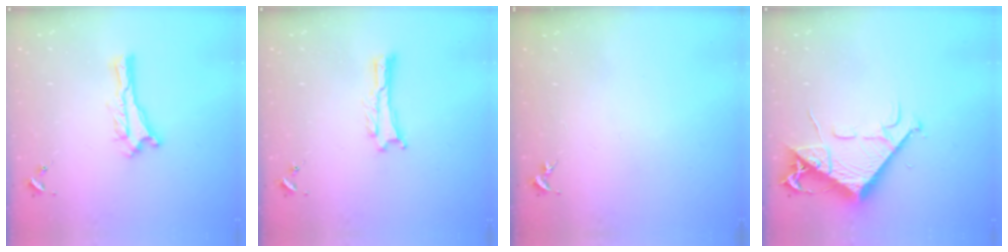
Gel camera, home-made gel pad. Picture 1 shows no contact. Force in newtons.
{"total": 0.0}
{"total": 0.0}
{"total": 9.0, "press": 8.9, "slide": 1.1}